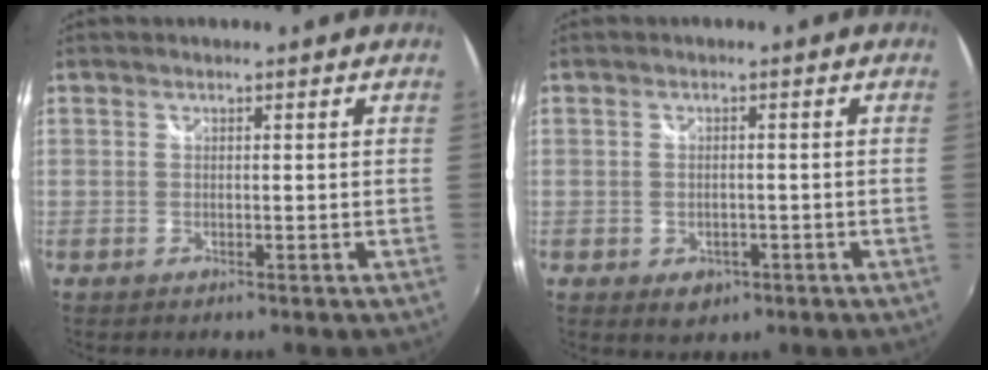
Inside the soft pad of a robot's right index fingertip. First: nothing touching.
{"total": 3.8, "force": [-1.4, 2.8, 2.1], "torque": [-0.041, -0.007, -0.014]}